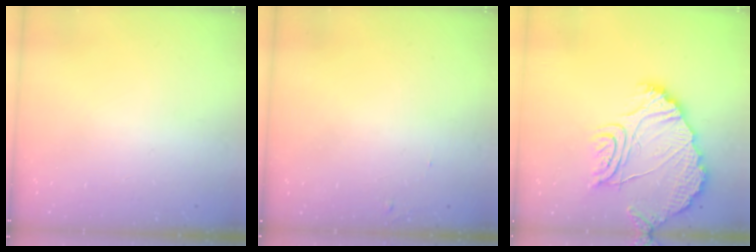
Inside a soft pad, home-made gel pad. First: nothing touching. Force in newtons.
{"total": 5.2, "press": 5.2, "slide": 0.4}
{"total": 15.7, "press": 15.6, "slide": 1.7}